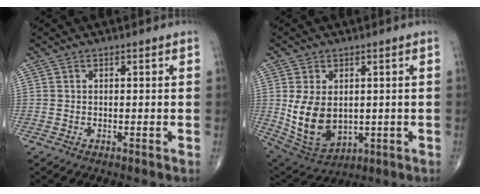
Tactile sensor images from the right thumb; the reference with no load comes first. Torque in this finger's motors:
{"motor_torque": [-0.60, 1.17, 0.87, 0.71, 0.12]}